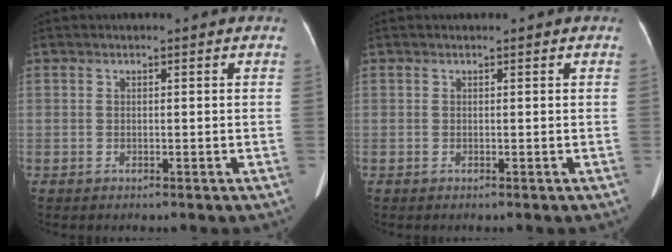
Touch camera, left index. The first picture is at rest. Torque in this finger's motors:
{"motor_torque": [0.00, 0.00, 0.00, 0.00]}